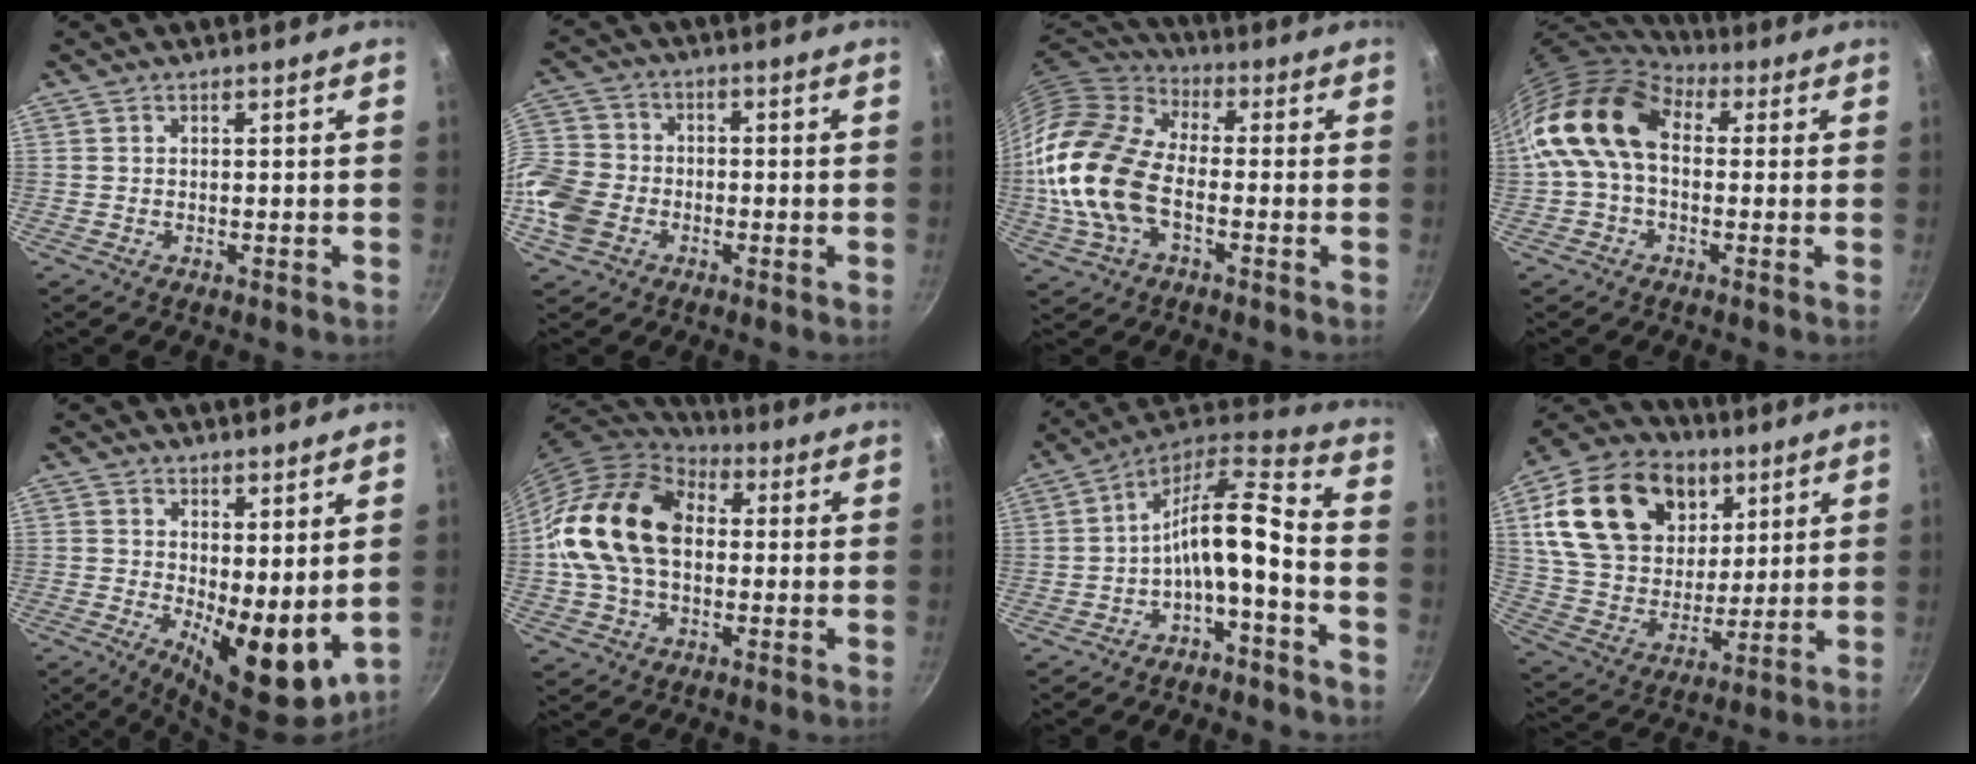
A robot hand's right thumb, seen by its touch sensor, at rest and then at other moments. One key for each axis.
{"total": 13.3, "fx": -4.3, "fy": 10.6, "fz": 6.8, "tx": -0.139, "ty": 0.040, "tz": -0.097}
{"total": 20.1, "fx": -3.2, "fy": 12.4, "fz": 15.5, "tx": -0.301, "ty": 0.029, "tz": -0.077}
{"total": 14.7, "fx": 1.5, "fy": 10.0, "fz": 10.7, "tx": -0.181, "ty": 0.024, "tz": 0.011}
{"total": 11.3, "fx": 1.9, "fy": 4.9, "fz": 10.0, "tx": -0.119, "ty": -0.033, "tz": 0.040}
{"total": 18.8, "fx": 0.9, "fy": 13.4, "fz": 13.2, "tx": -0.223, "ty": 0.033, "tz": 0.005}
{"total": 13.2, "fx": -4.6, "fy": 4.3, "fz": 11.6, "tx": -0.216, "ty": 0.060, "tz": -0.082}
{"total": 24.9, "fx": 9.7, "fy": 17.6, "fz": 14.7, "tx": -0.244, "ty": -0.020, "tz": 0.175}